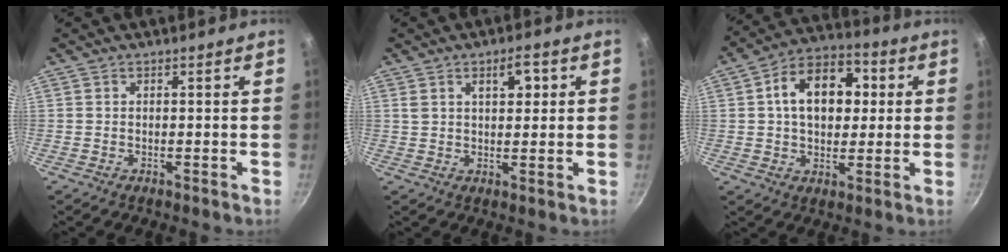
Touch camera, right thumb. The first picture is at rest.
{"total": 5.0, "force": [1.9, 2.6, 3.9], "torque": [-0.043, -0.002, 0.028]}
{"total": 14.7, "force": [2.6, 10.1, 10.4], "torque": [-0.124, 0.019, 0.028]}